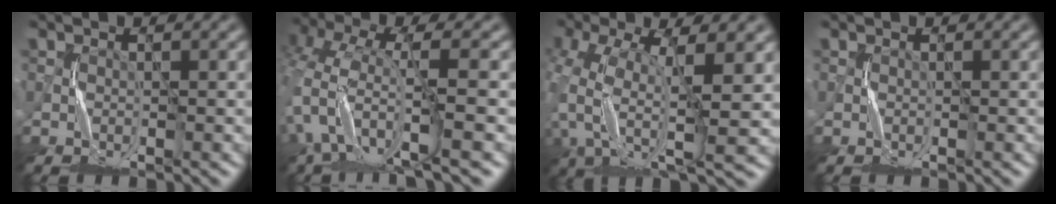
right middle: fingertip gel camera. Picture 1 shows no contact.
{"total": 7.4, "force": [-3.2, 2.2, 6.3], "torque": [-0.129, -0.007, -0.069]}
{"total": 9.0, "force": [-1.6, 4.1, 7.9], "torque": [-0.175, 0.000, -0.039]}
{"total": 0.0}